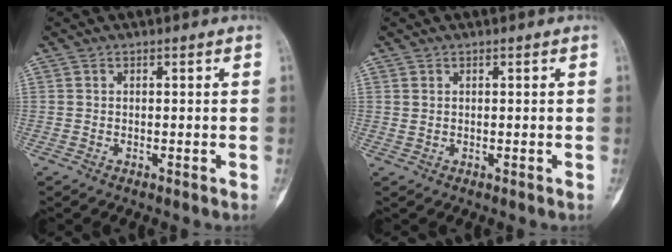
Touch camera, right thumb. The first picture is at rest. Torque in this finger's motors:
{"motor_torque": [0.00, 0.00, 0.05, -0.05, -0.01]}